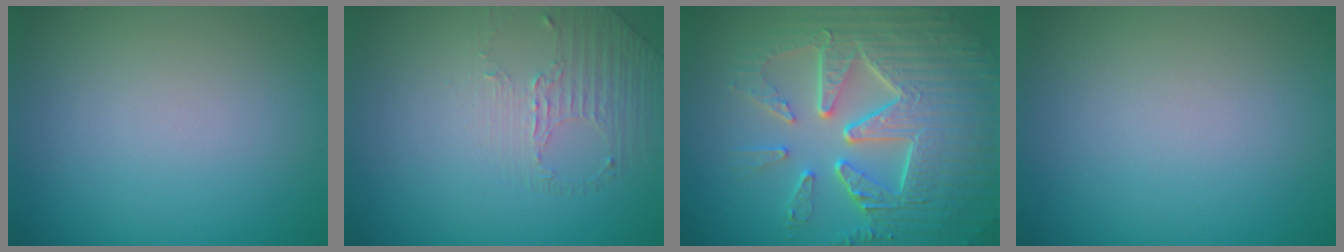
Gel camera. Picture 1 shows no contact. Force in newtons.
{"total": 1.4, "press": 0.8, "slide": 1.1}
{"total": 9.6, "press": 6.5, "slide": 7.1}
{"total": 0.0}